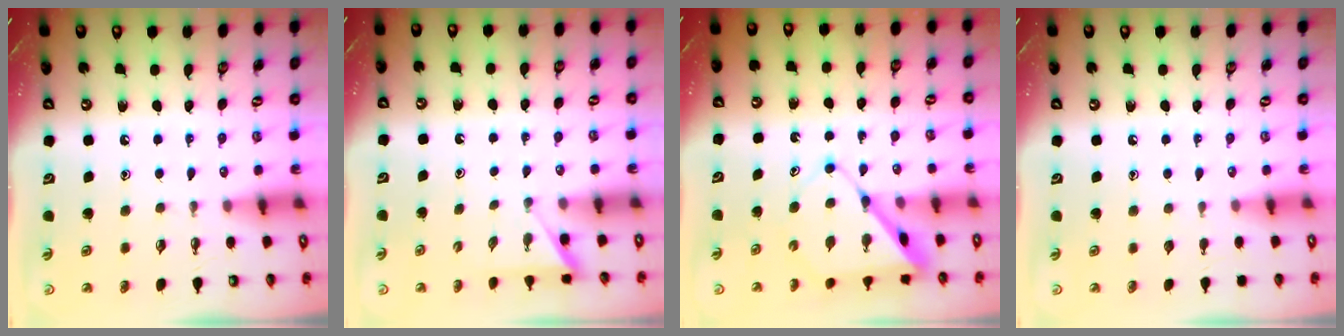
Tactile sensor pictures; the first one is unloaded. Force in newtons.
{"total": 2.5, "press": 2.5, "slide": 0.2}
{"total": 9.4, "press": 9.3, "slide": 0.7}
{"total": 0.0}